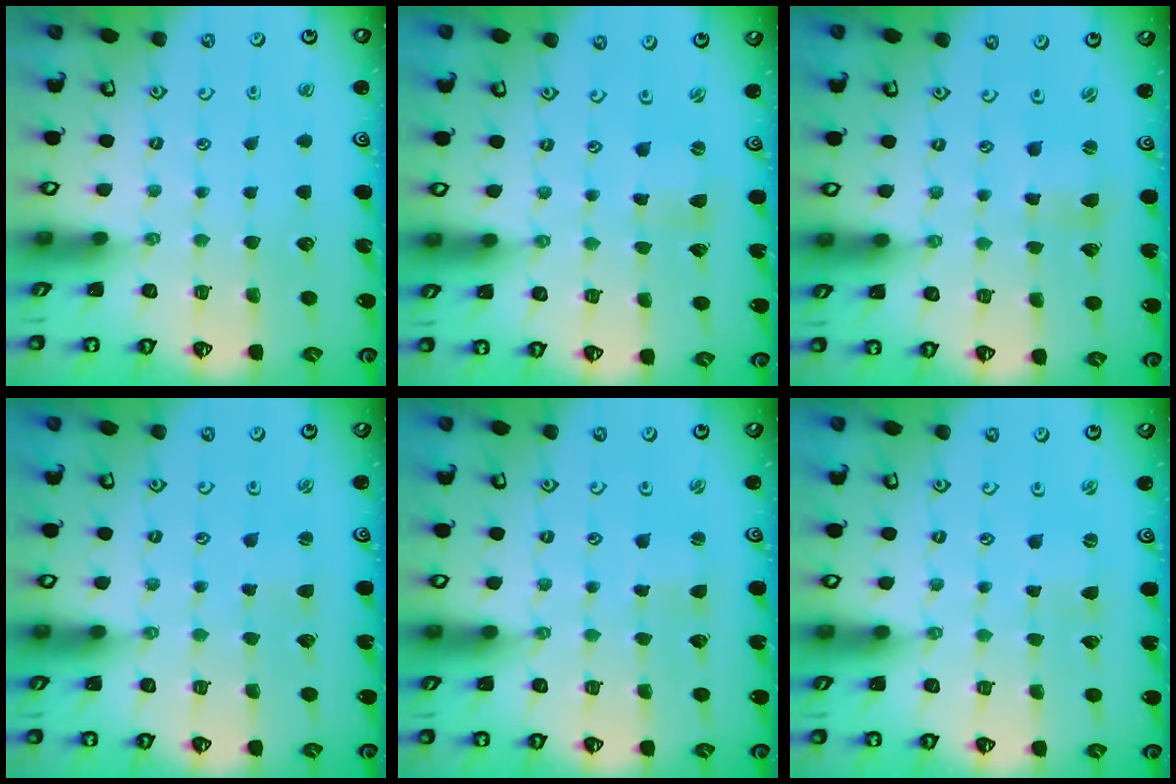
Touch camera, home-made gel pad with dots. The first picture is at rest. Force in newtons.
{"total": 0.0}
{"total": 2.3, "press": 2.3, "slide": 0.3}
{"total": 1.6, "press": 1.6, "slide": 0.3}
{"total": 1.8, "press": 1.7, "slide": 0.4}
{"total": 1.1, "press": 1.0, "slide": 0.4}